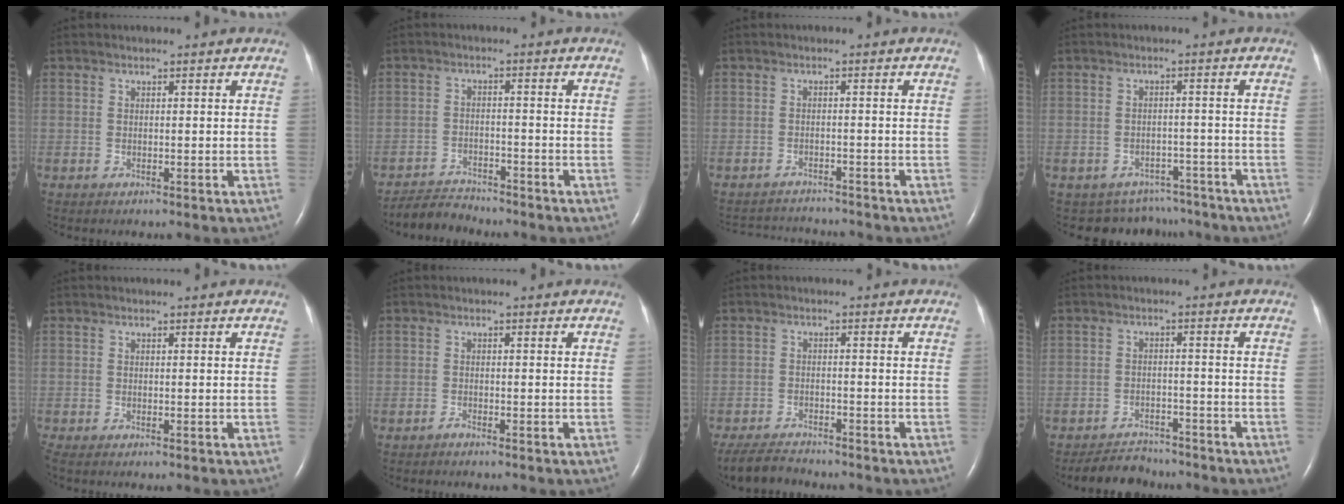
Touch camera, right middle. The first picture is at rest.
{"total": 4.4, "force": [-4.4, 0.5, -0.3], "torque": [0.000, -0.013, -0.078]}
{"total": 6.8, "force": [-6.8, 0.5, 0.6], "torque": [-0.011, 0.002, -0.099]}
{"total": 8.4, "force": [-7.3, 4.0, -0.3], "torque": [0.003, 0.020, -0.085]}
{"total": 0.6, "force": [-0.5, 0.0, 0.3], "torque": [-0.011, -0.005, -0.012]}
{"total": 0.6, "force": [-0.6, 0.0, 0.1], "torque": [-0.005, -0.001, -0.010]}
{"total": 5.7, "force": [-5.4, 1.1, 1.5], "torque": [-0.030, -0.019, -0.092]}
{"total": 5.2, "force": [-4.9, 1.7, 0.4], "torque": [-0.013, -0.008, -0.082]}